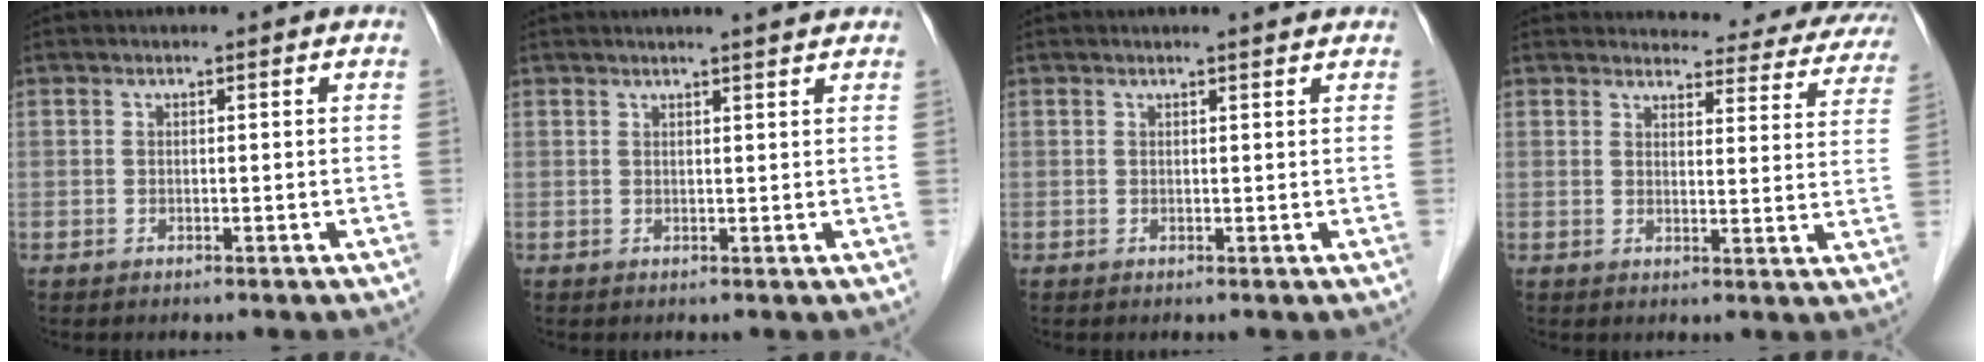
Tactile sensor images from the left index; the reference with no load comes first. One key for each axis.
{"total": 4.2, "fx": 3.8, "fy": -0.1, "fz": 1.8, "tx": -0.027, "ty": 0.014, "tz": 0.043}
{"total": 1.8, "fx": 1.7, "fy": 0.0, "fz": 0.6, "tx": -0.013, "ty": 0.003, "tz": 0.020}
{"total": 17.9, "fx": 16.9, "fy": 4.7, "fz": 4.0, "tx": -0.012, "ty": -0.049, "tz": 0.165}